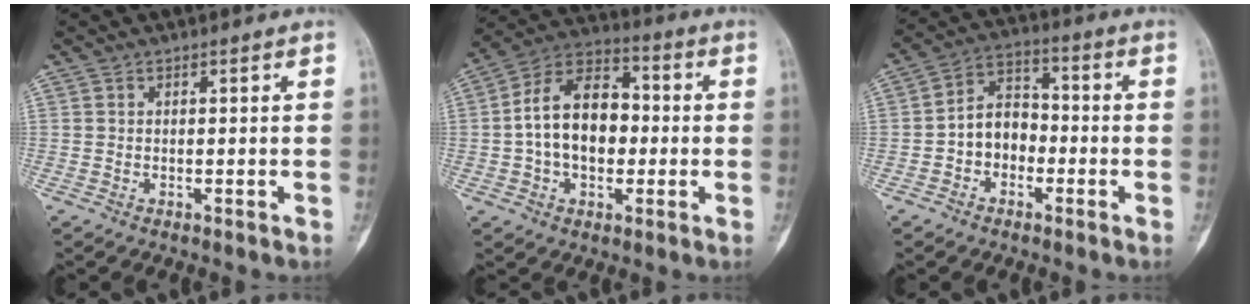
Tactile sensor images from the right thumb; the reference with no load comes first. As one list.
[{"total": 15.2, "force": [-0.4, 10.2, 11.2], "torque": [-0.165, 0.037, -0.015]}, {"total": 8.0, "force": [-2.0, 6.2, 4.6], "torque": [-0.052, 0.039, -0.051]}]